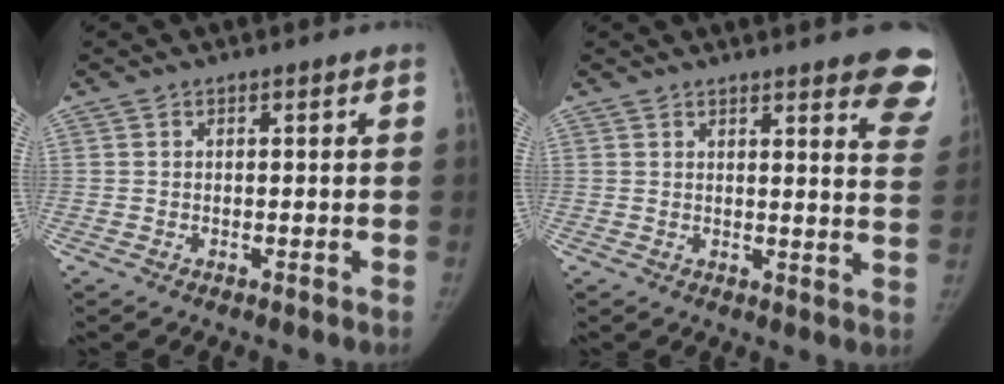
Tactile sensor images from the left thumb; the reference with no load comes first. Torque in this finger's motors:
{"motor_torque": [1.63, 0.28, 0.68, -0.53, 0.08]}